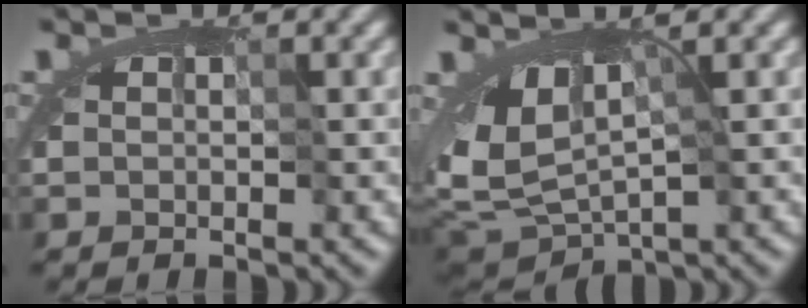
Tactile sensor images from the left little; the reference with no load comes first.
{"total": 5.1, "force": [-0.3, 2.8, 4.3], "torque": [-0.078, -0.010, -0.001]}